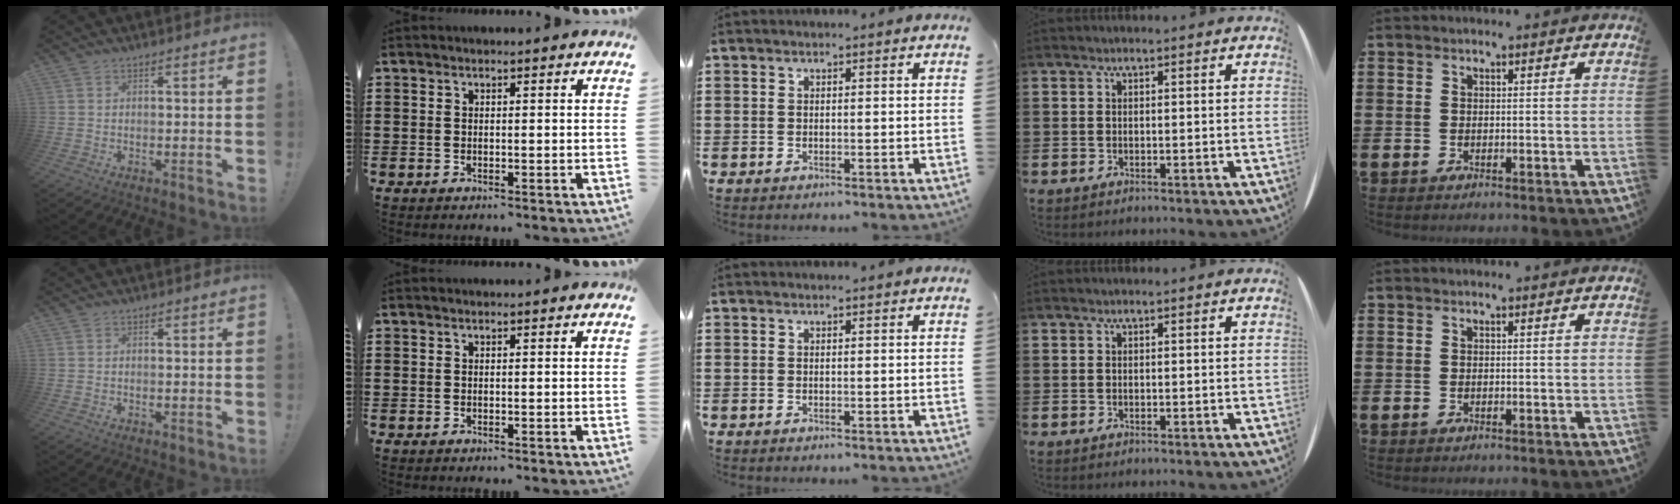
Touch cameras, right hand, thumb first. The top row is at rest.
{}